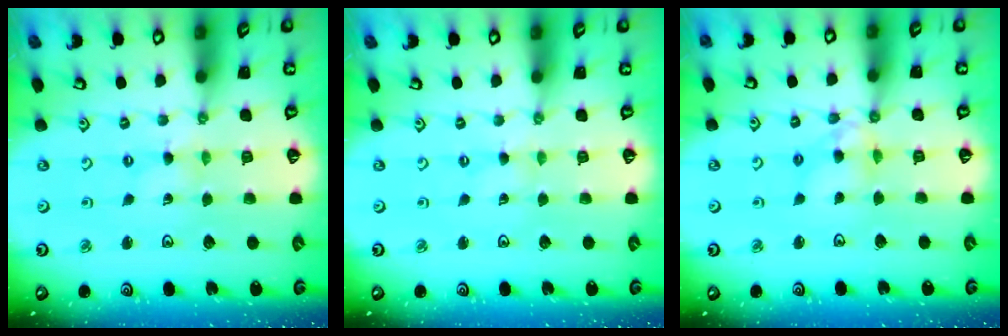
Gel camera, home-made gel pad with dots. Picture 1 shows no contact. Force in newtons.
{"total": 0.0}
{"total": 7.8, "press": 7.7, "slide": 0.7}